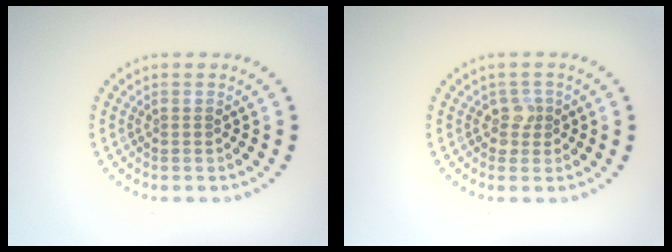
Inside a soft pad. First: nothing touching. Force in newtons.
{"total": 1.4, "press": 1.1, "slide": 0.9}